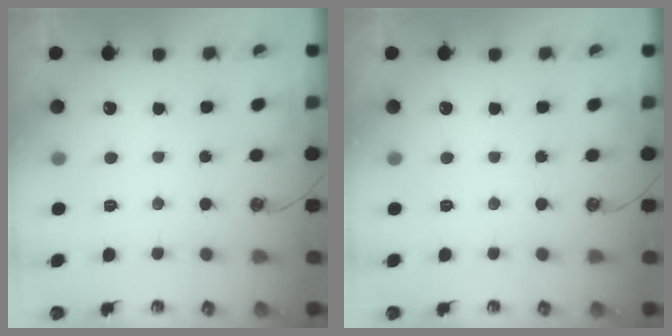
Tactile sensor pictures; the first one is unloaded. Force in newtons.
{"total": 0.0}